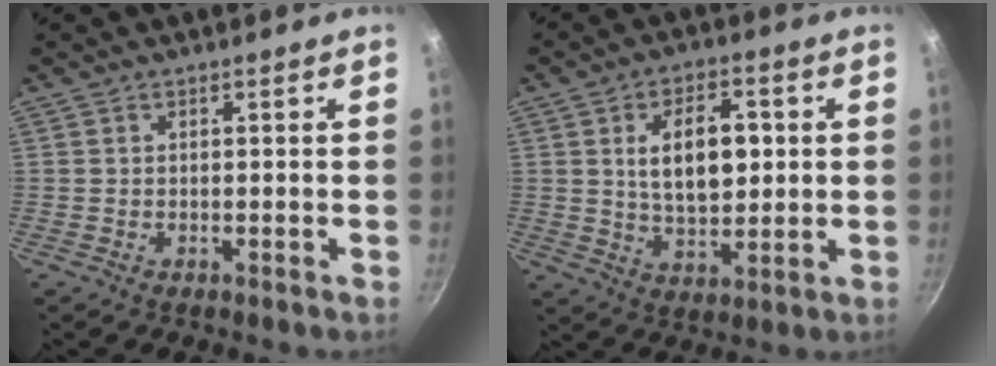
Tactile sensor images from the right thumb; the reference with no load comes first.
{"total": 11.6, "force": [2.0, 6.5, 9.4], "torque": [-0.126, -0.005, 0.037]}